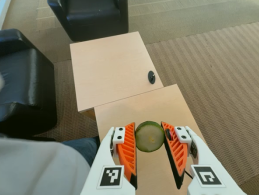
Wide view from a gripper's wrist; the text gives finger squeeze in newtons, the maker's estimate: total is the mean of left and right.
{"total": 10.7, "left": 11.2, "right": 10.2}